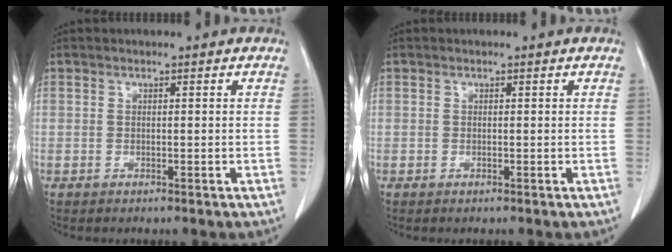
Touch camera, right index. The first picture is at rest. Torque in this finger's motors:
{"motor_torque": [0.10, -0.09, 0.06, 0.01]}